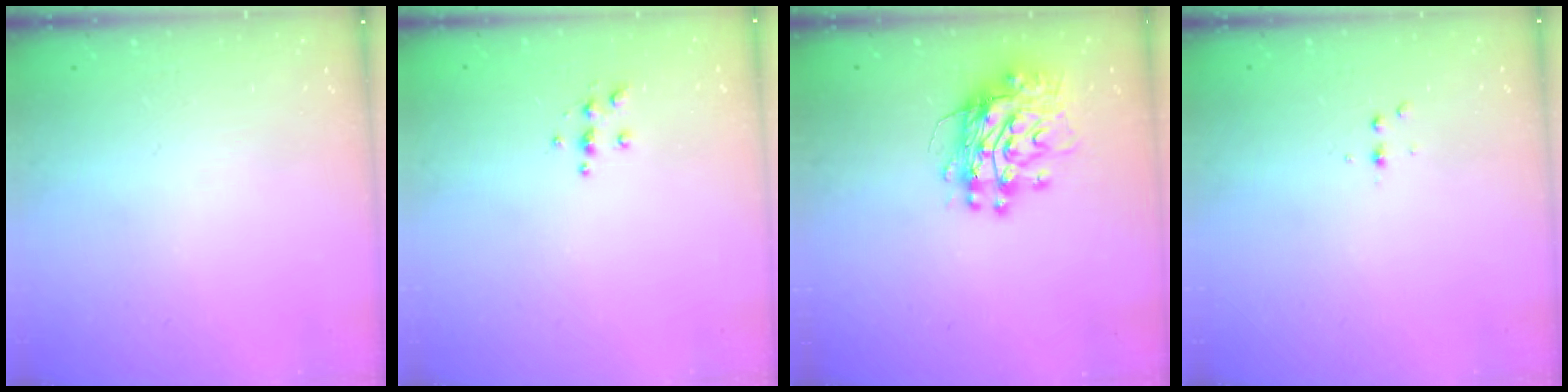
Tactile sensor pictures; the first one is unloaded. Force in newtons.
{"total": 4.4, "press": 4.4, "slide": 0.4}
{"total": 11.4, "press": 11.4, "slide": 1.0}
{"total": 3.2, "press": 3.1, "slide": 0.4}